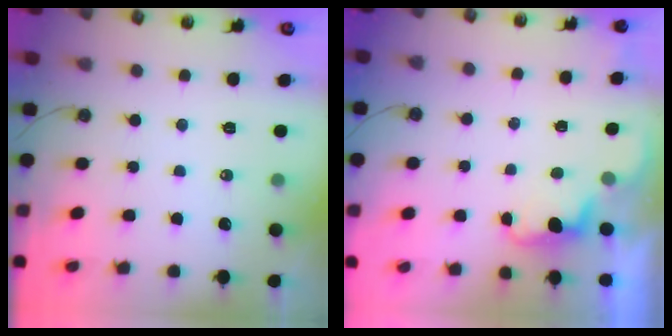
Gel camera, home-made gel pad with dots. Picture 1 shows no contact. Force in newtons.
{"total": 1.6, "press": 1.3, "slide": 0.8}